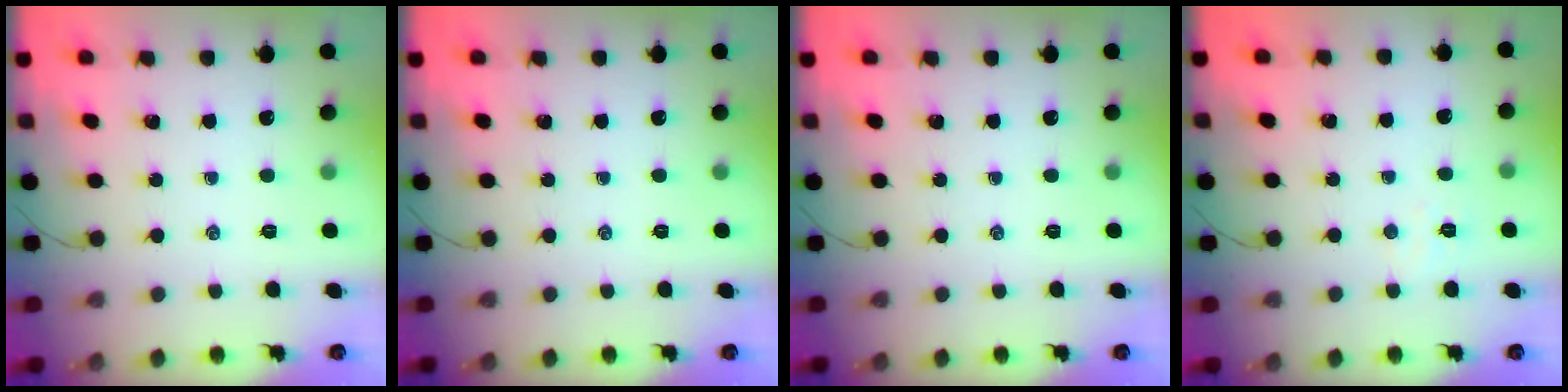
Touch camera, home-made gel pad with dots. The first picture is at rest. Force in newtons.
{"total": 0.0}
{"total": 0.0}
{"total": 3.8, "press": 3.8, "slide": 0.7}